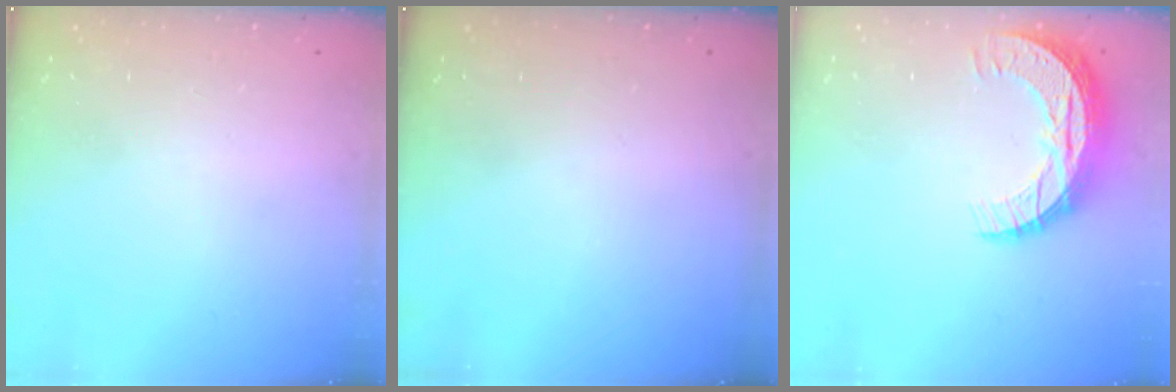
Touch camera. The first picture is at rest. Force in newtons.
{"total": 0.0}
{"total": 10.7, "press": 10.7, "slide": 0.8}